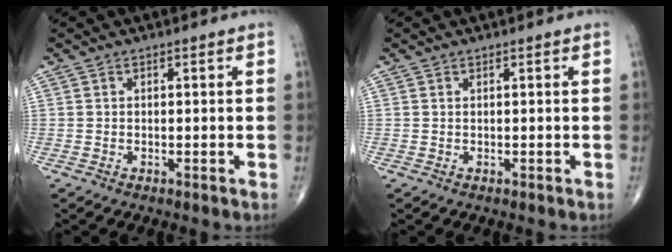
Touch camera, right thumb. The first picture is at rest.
{"total": 0.0}